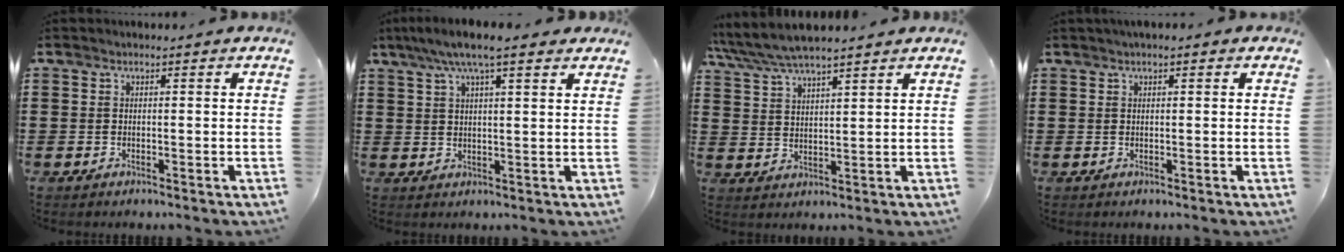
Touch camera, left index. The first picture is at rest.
{"total": 7.0, "force": [5.1, 1.1, 4.6], "torque": [-0.101, -0.002, 0.091]}
{"total": 5.5, "force": [5.0, 0.7, 2.1], "torque": [-0.057, -0.018, 0.090]}
{"total": 0.9, "force": [0.4, 0.3, 0.8], "torque": [-0.016, 0.004, 0.007]}